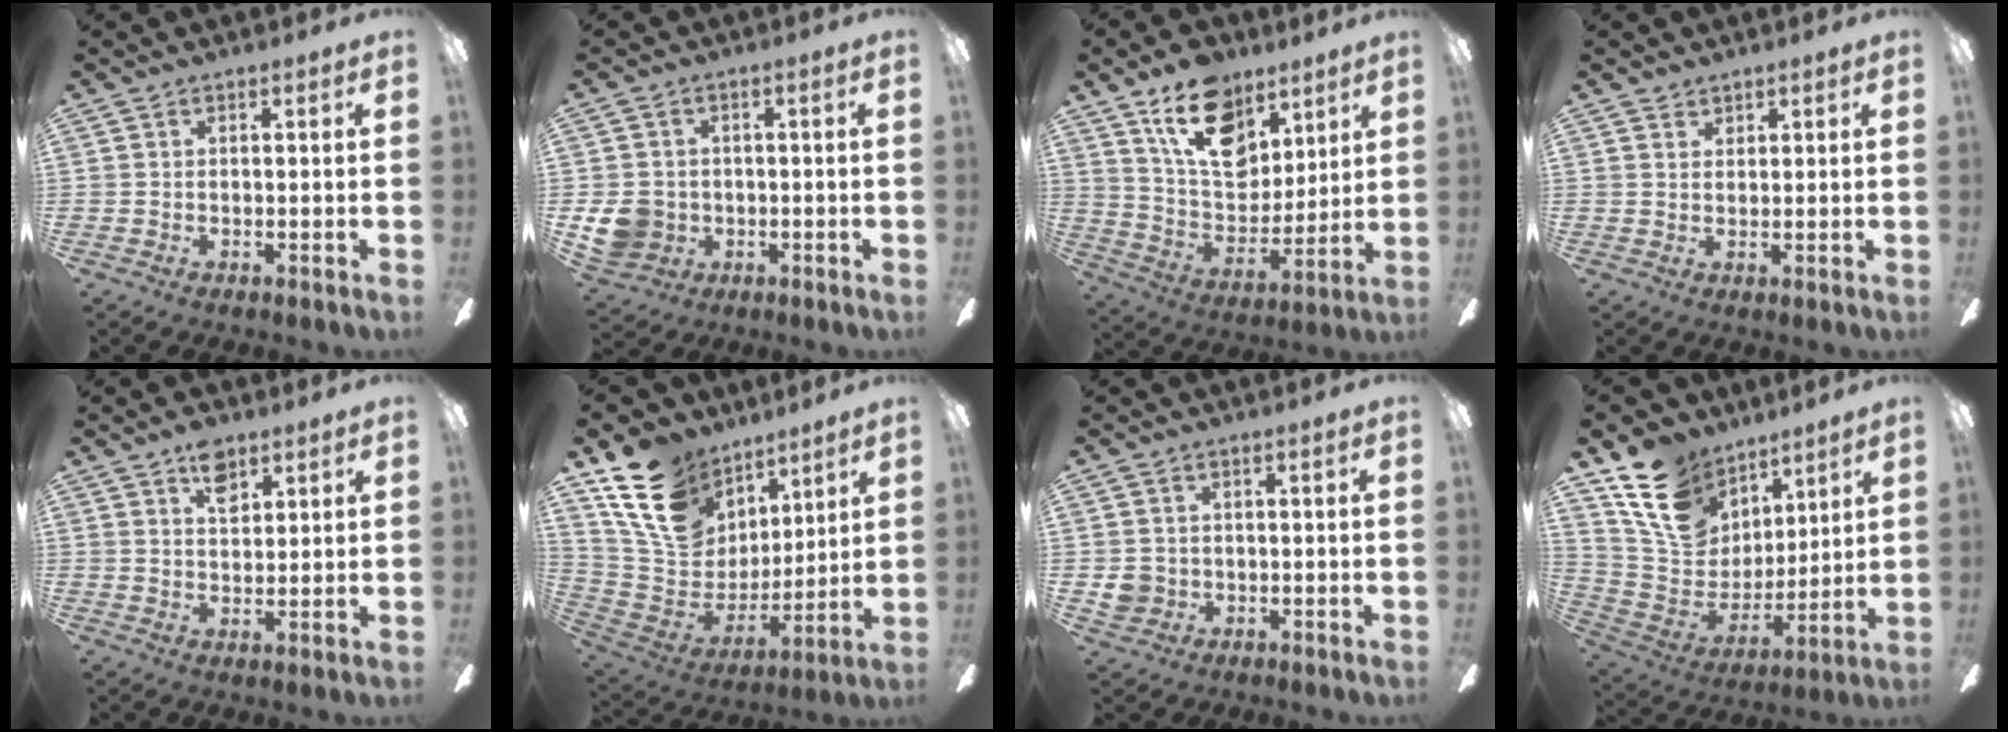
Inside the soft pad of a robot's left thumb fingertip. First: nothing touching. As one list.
[{"total": 8.3, "force": [-1.1, 7.5, 3.3], "torque": [-0.074, 0.015, -0.016]}, {"total": 18.7, "force": [11.4, 11.4, 9.5], "torque": [-0.155, -0.053, 0.209]}, {"total": 1.7, "force": [1.5, 0.9, 0.0], "torque": [0.007, -0.003, 0.027]}, {"total": 6.3, "force": [3.9, 3.6, 3.5], "torque": [-0.045, -0.009, 0.067]}, {"total": 20.9, "force": [11.4, 14.6, 9.7], "torque": [-0.180, -0.045, 0.220]}, {"total": 4.0, "force": [0.0, 3.9, 1.0], "torque": [-0.015, 0.009, 0.003]}, {"total": 18.9, "force": [11.0, 13.2, 7.8], "torque": [-0.149, -0.049, 0.215]}]